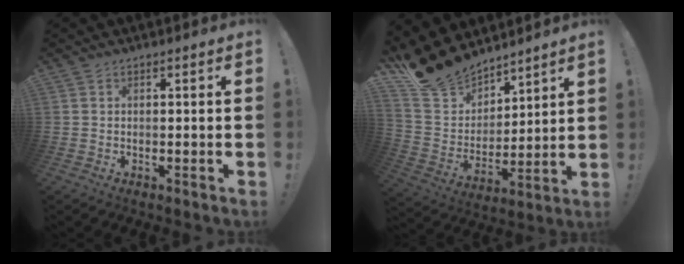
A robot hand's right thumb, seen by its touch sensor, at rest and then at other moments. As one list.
[{"total": 17.0, "force": [14.9, 7.5, 3.4], "torque": [-0.086, -0.114, 0.288]}]